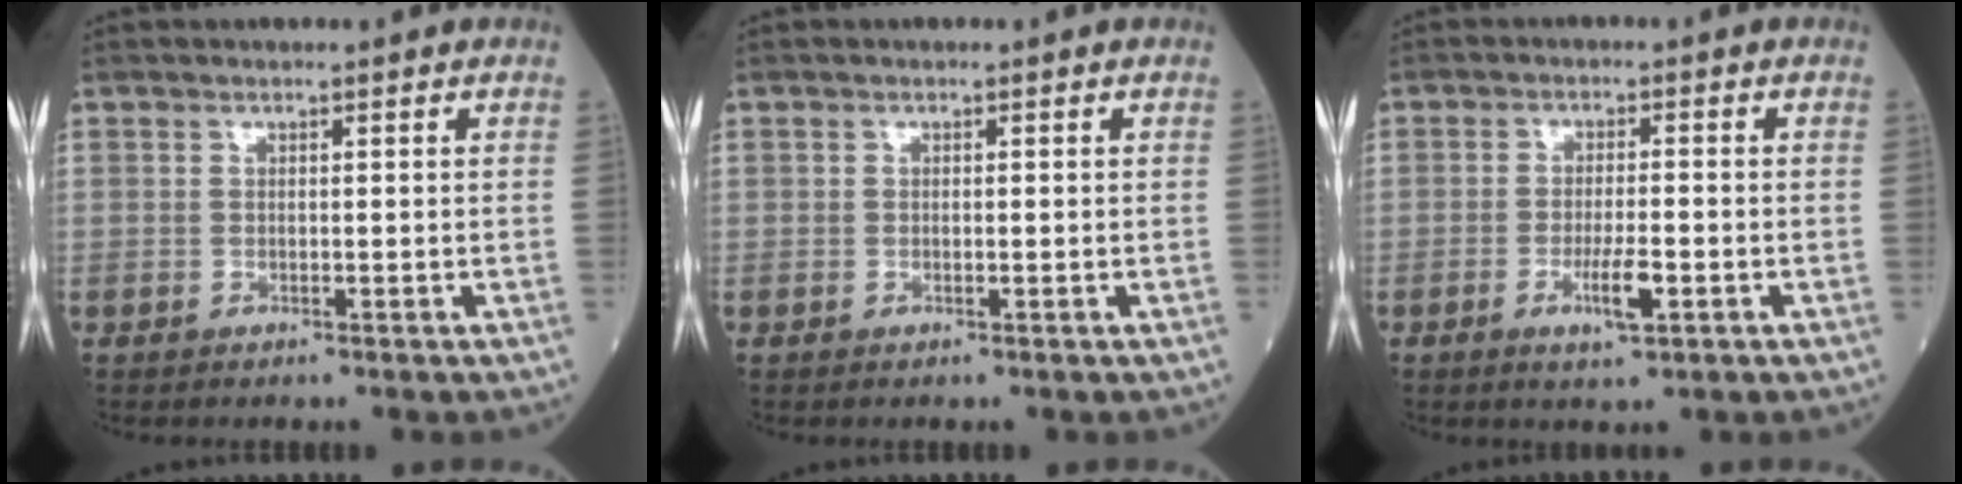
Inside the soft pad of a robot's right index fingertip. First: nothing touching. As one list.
[{"total": 0.8, "force": [-0.1, 0.4, 0.7], "torque": [-0.023, 0.000, 0.000]}, {"total": 5.1, "force": [-2.0, 1.1, 4.5], "torque": [-0.087, -0.004, -0.029]}]